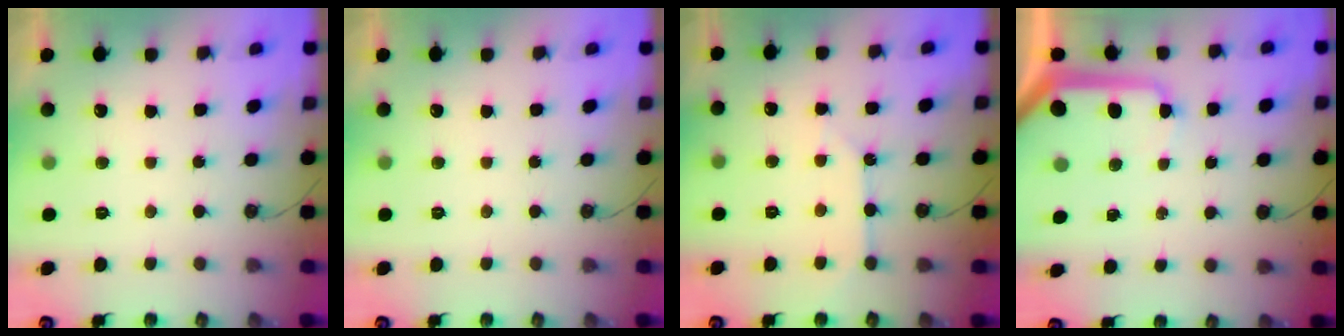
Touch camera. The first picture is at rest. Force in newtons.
{"total": 0.0}
{"total": 3.5, "press": 3.5, "slide": 0.3}
{"total": 10.5, "press": 10.4, "slide": 1.1}